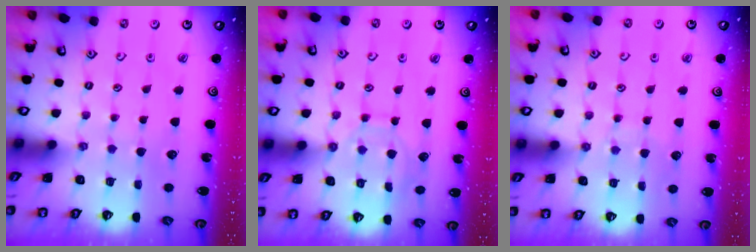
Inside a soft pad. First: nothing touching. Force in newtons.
{"total": 9.2, "press": 9.2, "slide": 0.9}
{"total": 6.4, "press": 6.4, "slide": 0.6}